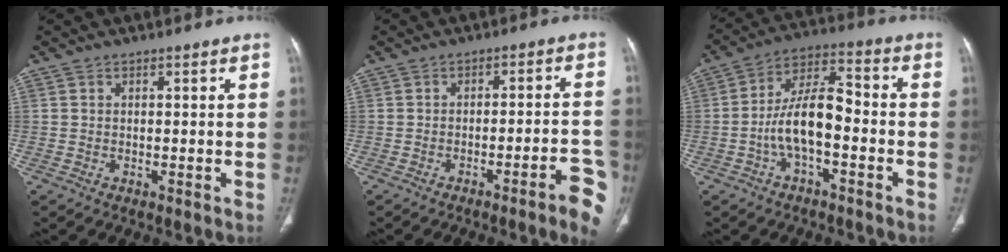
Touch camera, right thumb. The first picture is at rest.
{"total": 7.8, "force": [-4.2, 0.8, 6.6], "torque": [-0.075, 0.026, -0.049]}
{"total": 10.8, "force": [-2.9, 4.8, 9.3], "torque": [-0.169, 0.044, -0.059]}